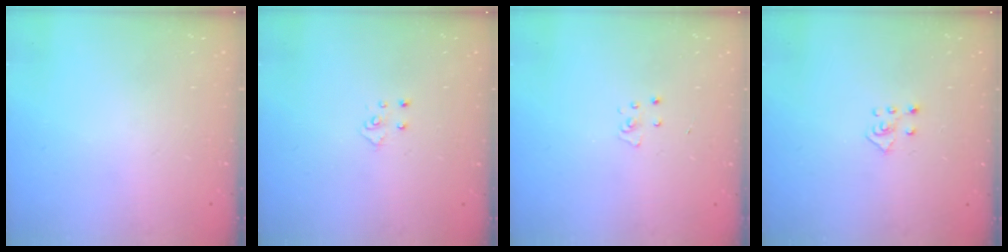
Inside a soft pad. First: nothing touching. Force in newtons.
{"total": 4.2, "press": 4.2, "slide": 0.4}
{"total": 2.7, "press": 2.7, "slide": 0.3}
{"total": 4.5, "press": 4.5, "slide": 0.4}